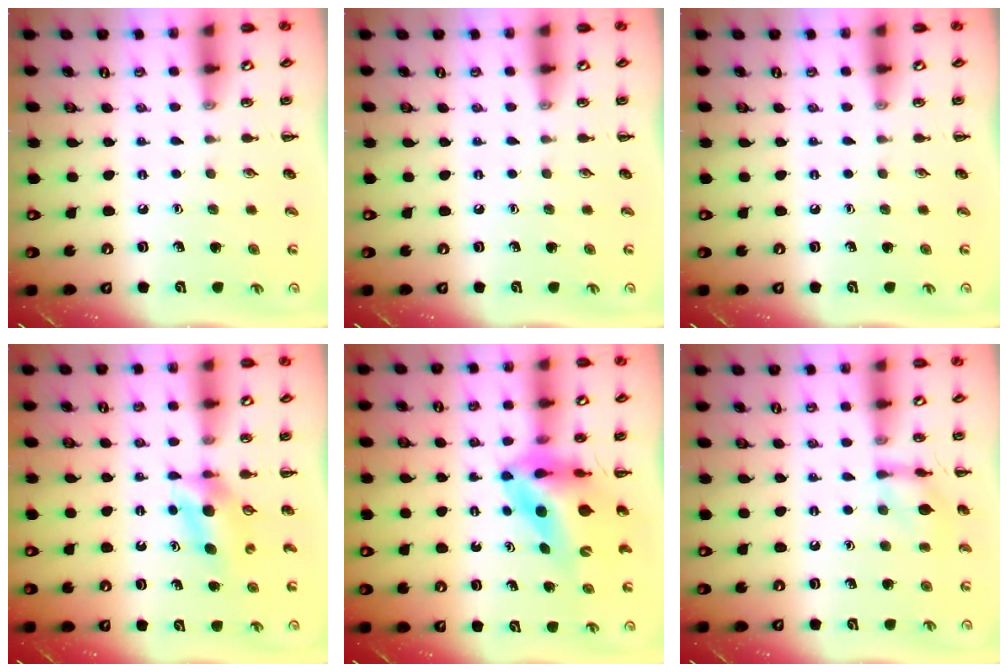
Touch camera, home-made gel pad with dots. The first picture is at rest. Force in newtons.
{"total": 0.0}
{"total": 0.0}
{"total": 4.4, "press": 4.3, "slide": 0.6}
{"total": 11.4, "press": 10.9, "slide": 3.5}
{"total": 10.4, "press": 10.4, "slide": 0.5}